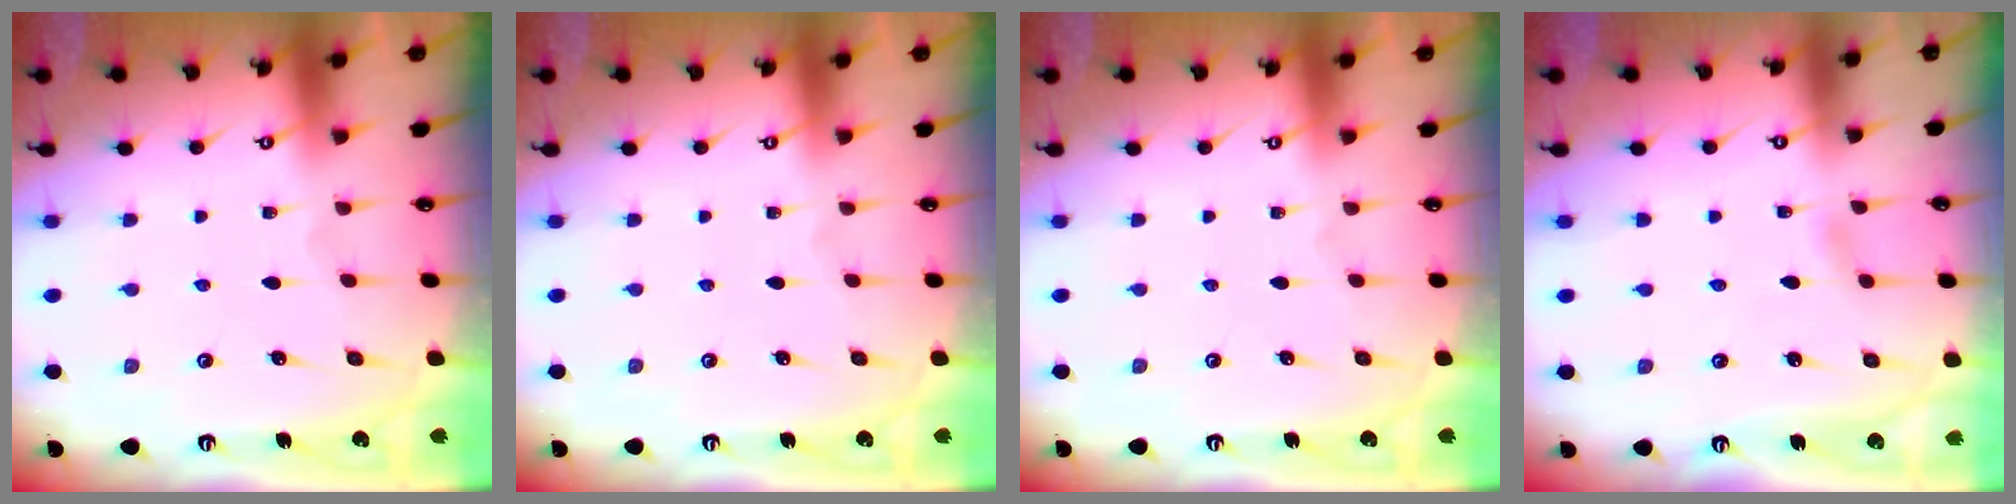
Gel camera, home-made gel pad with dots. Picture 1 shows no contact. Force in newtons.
{"total": 0.0}
{"total": 0.0}
{"total": 2.7, "press": 2.7, "slide": 0.3}